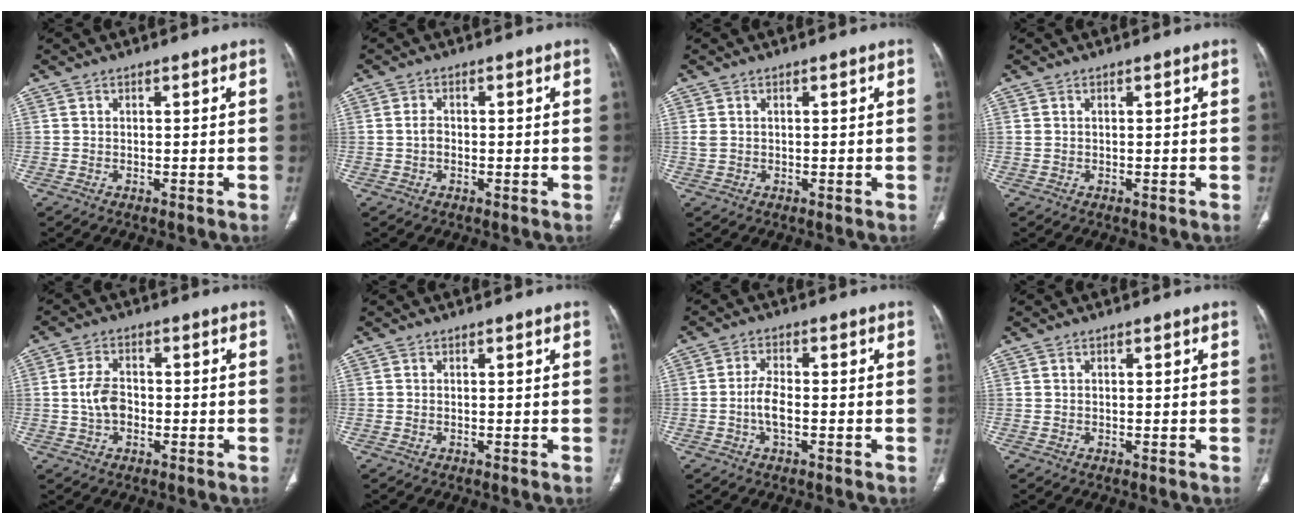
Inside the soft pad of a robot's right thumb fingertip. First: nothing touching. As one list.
[{"total": 2.0, "force": [-0.2, 1.3, 1.5], "torque": [-0.027, 0.006, -0.006]}, {"total": 1.7, "force": [0.4, 1.1, 1.2], "torque": [-0.039, 0.009, 0.013]}, {"total": 0.6, "force": [0.2, 0.3, 0.5], "torque": [-0.013, 0.010, 0.009]}, {"total": 5.7, "force": [-0.7, 3.8, 4.2], "torque": [-0.078, 0.013, -0.015]}, {"total": 0.0}, {"total": 4.4, "force": [-1.1, 1.9, 3.8], "torque": [-0.075, 0.011, -0.023]}, {"total": 0.0}]